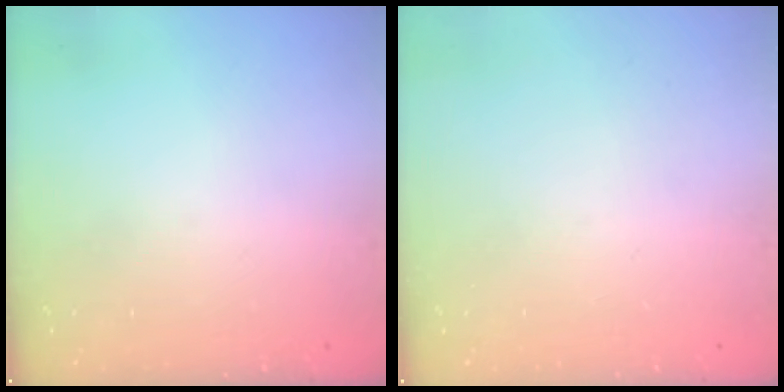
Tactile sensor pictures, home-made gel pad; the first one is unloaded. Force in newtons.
{"total": 0.0}